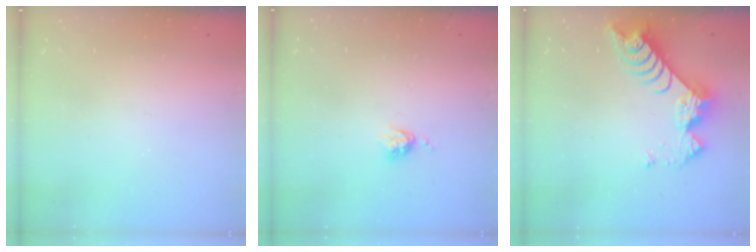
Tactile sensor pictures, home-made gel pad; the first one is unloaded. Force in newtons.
{"total": 3.3, "press": 3.3, "slide": 0.4}
{"total": 9.3, "press": 9.3, "slide": 0.8}